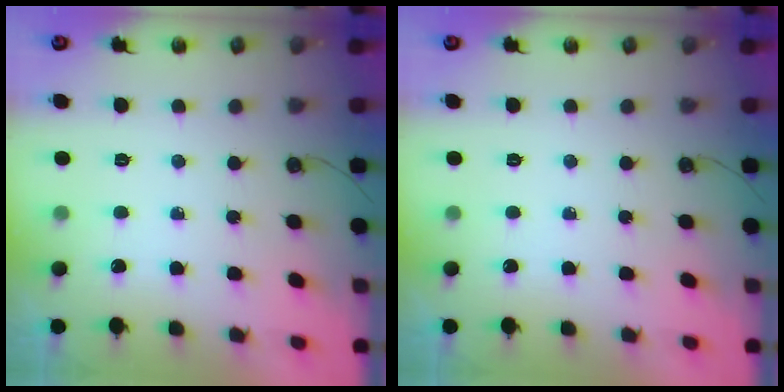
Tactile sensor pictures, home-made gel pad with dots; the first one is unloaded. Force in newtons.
{"total": 0.0}